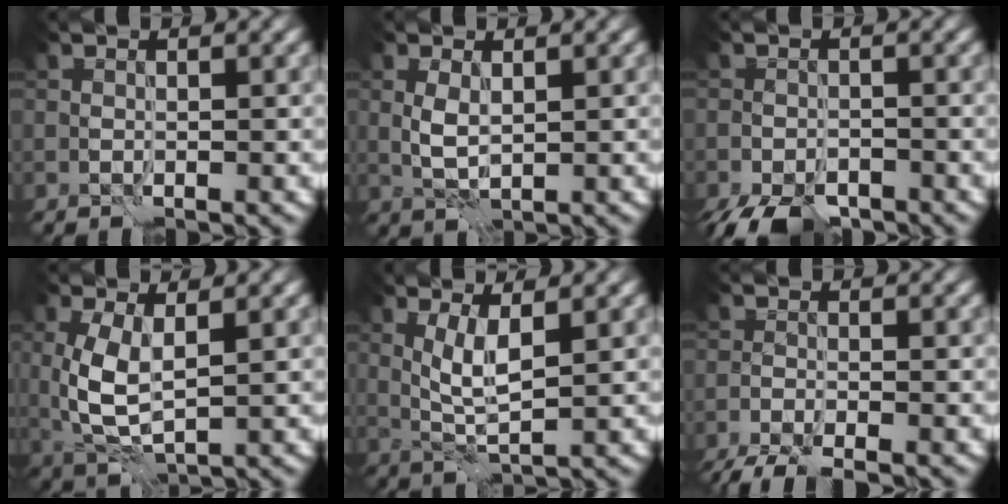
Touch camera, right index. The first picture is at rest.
{"total": 1.7, "force": [0.6, 0.8, 1.4], "torque": [-0.034, -0.001, 0.014]}
{"total": 5.1, "force": [-4.0, 2.0, 2.3], "torque": [-0.031, -0.015, -0.073]}
{"total": 4.6, "force": [0.9, 2.0, 4.1], "torque": [-0.098, -0.005, 0.020]}
{"total": 3.2, "force": [1.1, 0.7, 2.9], "torque": [-0.064, -0.003, 0.024]}
{"total": 3.9, "force": [-3.4, 0.6, 1.9], "torque": [-0.036, -0.016, -0.067]}